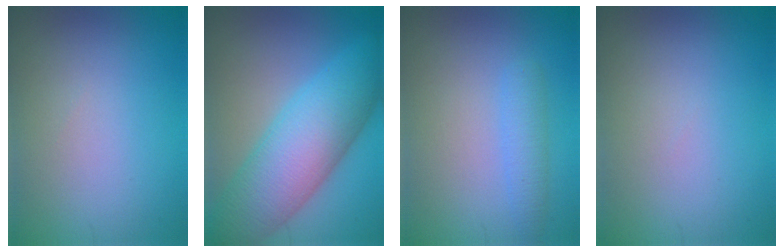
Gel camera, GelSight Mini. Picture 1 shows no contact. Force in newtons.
{"total": 10.6, "press": 10.6, "slide": 0.4}
{"total": 2.2, "press": 2.2, "slide": 0.1}
{"total": 0.0}